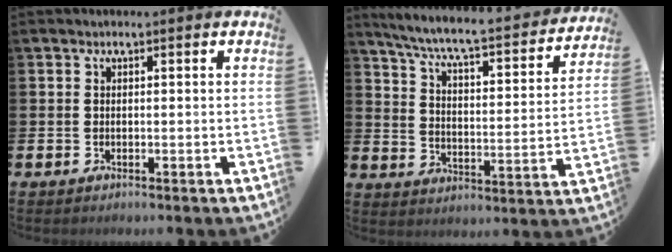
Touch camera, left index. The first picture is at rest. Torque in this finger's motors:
{"motor_torque": [0.92, -1.22, 0.58, 0.20]}